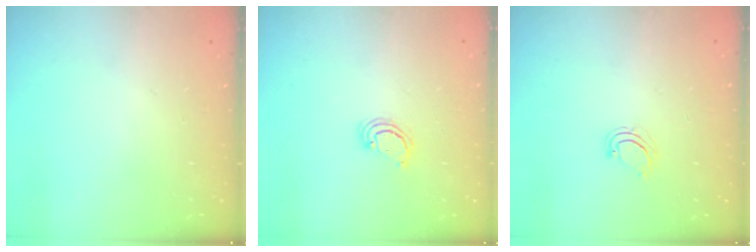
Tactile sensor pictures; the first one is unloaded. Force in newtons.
{"total": 2.6, "press": 2.5, "slide": 0.3}
{"total": 2.2, "press": 2.2, "slide": 0.1}